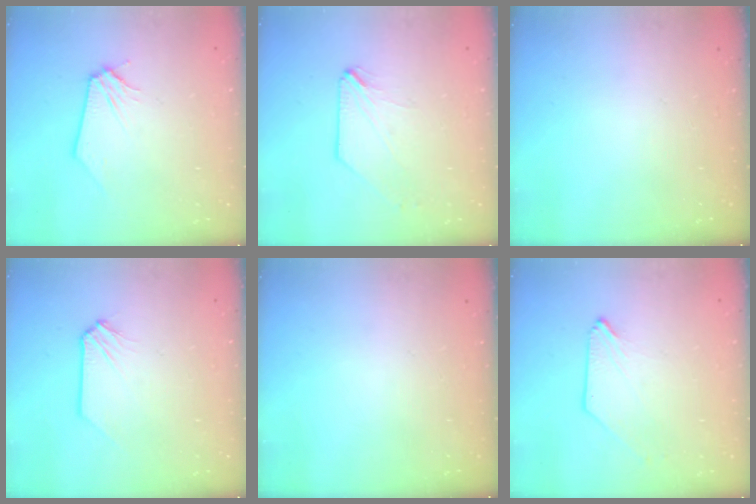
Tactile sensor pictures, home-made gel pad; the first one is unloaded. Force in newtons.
{"total": 1.4, "press": 1.4, "slide": 0.2}
{"total": 0.0}
{"total": 0.0}
{"total": 0.0}
{"total": 0.0}